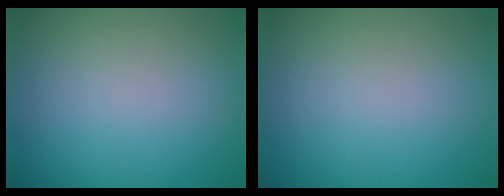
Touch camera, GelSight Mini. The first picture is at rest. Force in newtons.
{"total": 0.0}